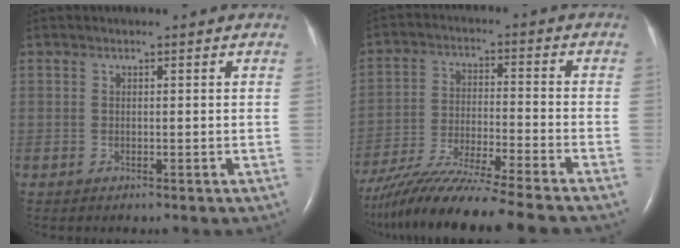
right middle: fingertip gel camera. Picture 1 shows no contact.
{"total": 17.4, "force": [-15.1, -1.3, 8.5], "torque": [-0.161, -0.041, -0.260]}